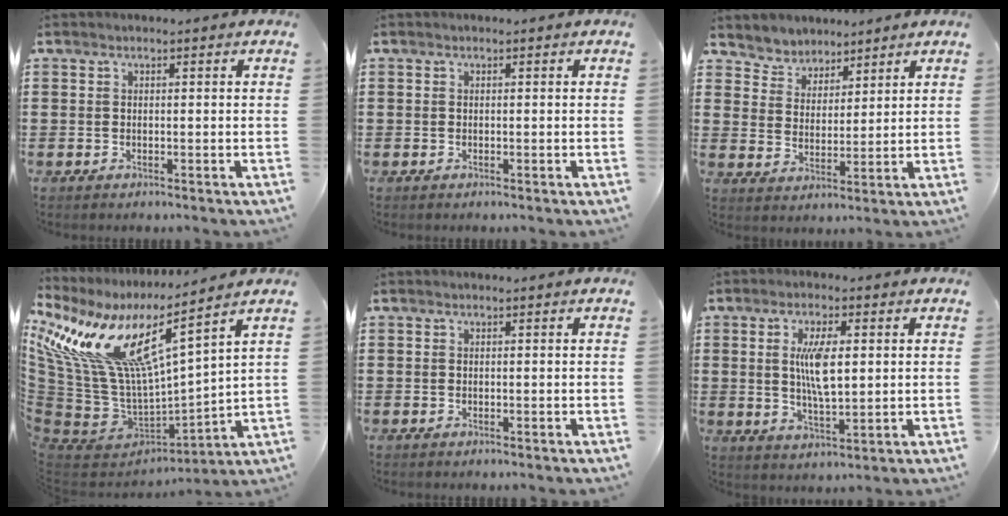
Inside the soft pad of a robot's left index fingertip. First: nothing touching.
{"total": 0.0}
{"total": 4.5, "force": [3.9, 2.0, -0.8], "torque": [-0.011, -0.012, 0.071]}
{"total": 14.2, "force": [7.9, 5.3, 10.5], "torque": [-0.250, -0.053, 0.131]}
{"total": 0.0}
{"total": 7.2, "force": [1.4, 2.7, 6.5], "torque": [-0.130, 0.005, 0.018]}